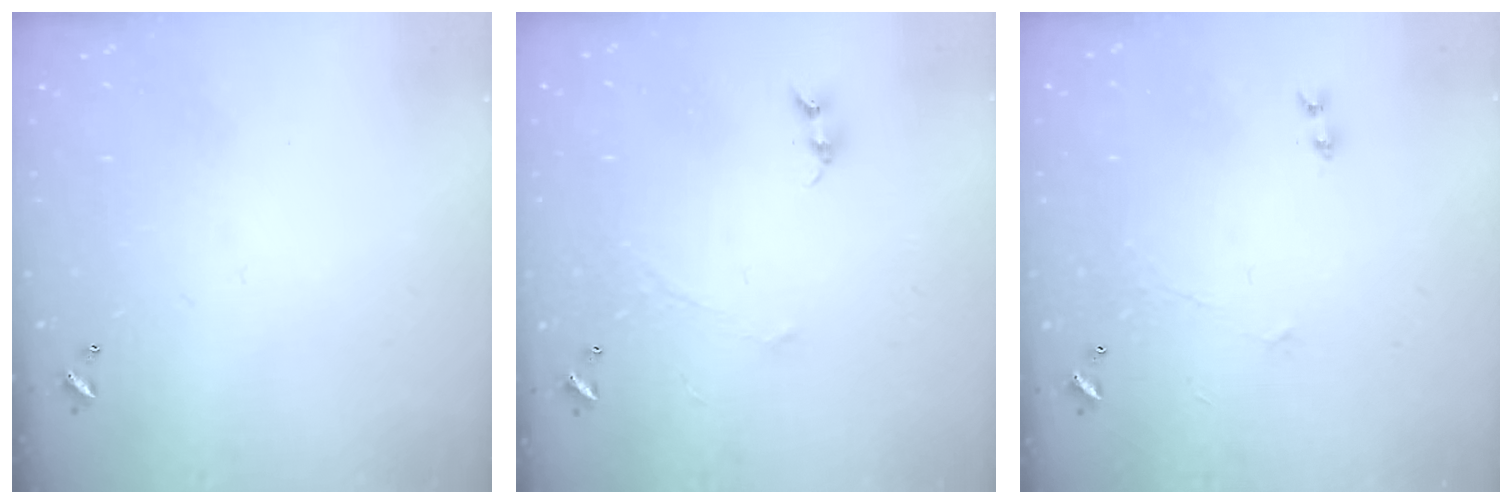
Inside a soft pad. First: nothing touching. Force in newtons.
{"total": 1.3, "press": 1.2, "slide": 0.5}
{"total": 1.6, "press": 1.3, "slide": 0.9}